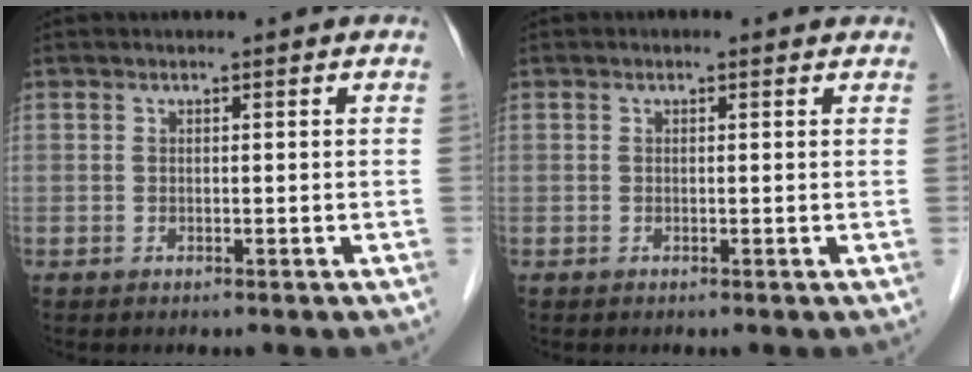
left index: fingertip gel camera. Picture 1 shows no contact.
{"total": 0.0}